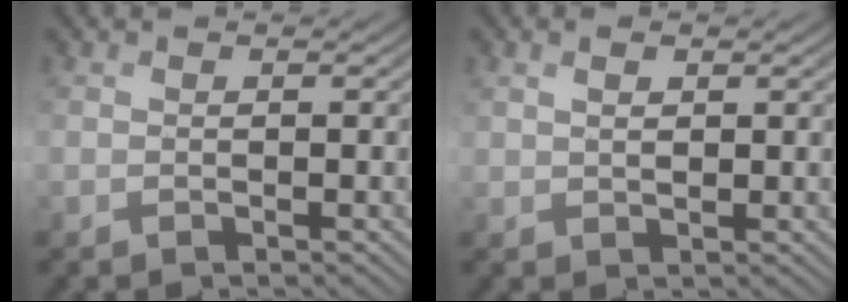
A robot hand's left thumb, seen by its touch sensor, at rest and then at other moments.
{"total": 1.8, "force": [0.8, 1.0, 1.2], "torque": [-0.024, 0.000, 0.017]}